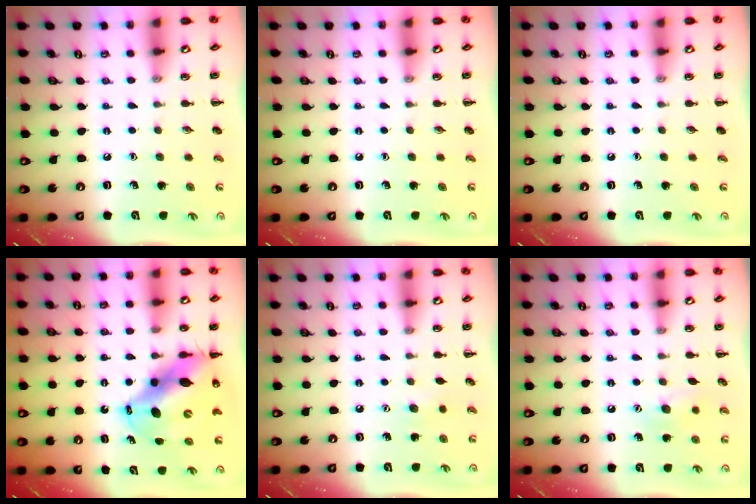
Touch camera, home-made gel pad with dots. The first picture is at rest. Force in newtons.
{"total": 0.0}
{"total": 0.0}
{"total": 14.2, "press": 13.7, "slide": 3.8}
{"total": 3.3, "press": 3.2, "slide": 0.8}
{"total": 8.5, "press": 8.4, "slide": 1.1}